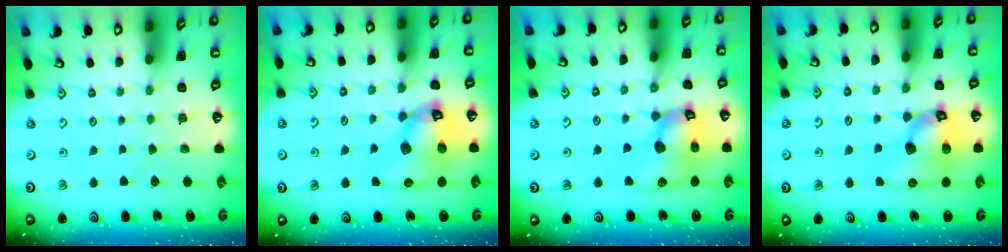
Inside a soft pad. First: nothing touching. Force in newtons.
{"total": 14.8, "press": 14.7, "slide": 2.0}
{"total": 15.0, "press": 14.9, "slide": 2.2}
{"total": 15.9, "press": 15.7, "slide": 2.6}